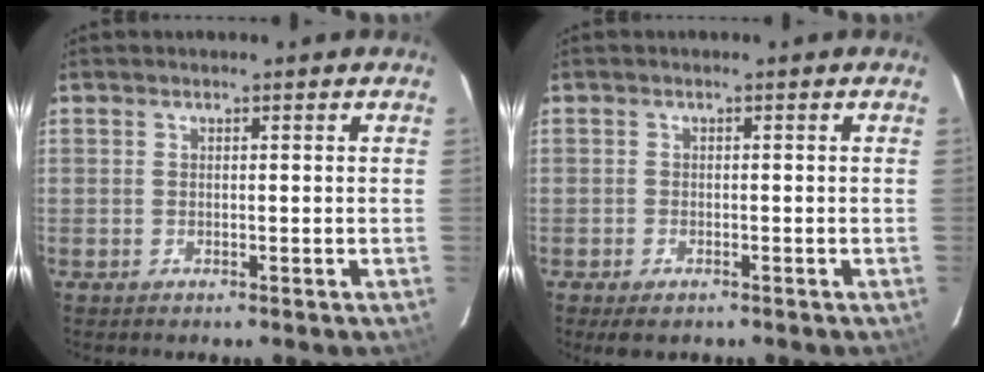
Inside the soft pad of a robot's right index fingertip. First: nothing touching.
{"total": 2.5, "force": [-1.7, 1.3, 1.3], "torque": [-0.029, -0.007, -0.029]}